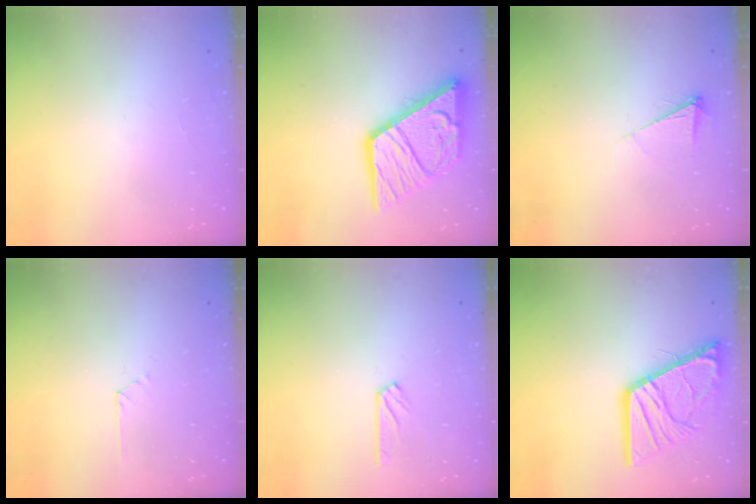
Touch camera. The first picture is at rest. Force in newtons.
{"total": 20.2, "press": 20.1, "slide": 2.2}
{"total": 4.5, "press": 4.5, "slide": 0.6}
{"total": 2.2, "press": 2.2, "slide": 0.3}
{"total": 3.0, "press": 3.0, "slide": 0.3}
{"total": 16.2, "press": 16.2, "slide": 1.7}